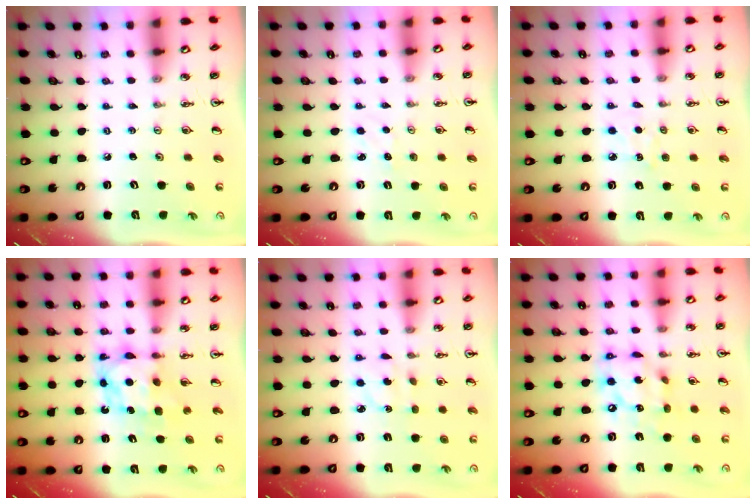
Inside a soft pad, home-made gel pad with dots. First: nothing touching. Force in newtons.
{"total": 1.2, "press": 1.1, "slide": 0.2}
{"total": 4.3, "press": 4.2, "slide": 0.6}
{"total": 6.7, "press": 6.7, "slide": 0.4}
{"total": 3.6, "press": 3.5, "slide": 0.7}
{"total": 13.8, "press": 13.8, "slide": 1.3}